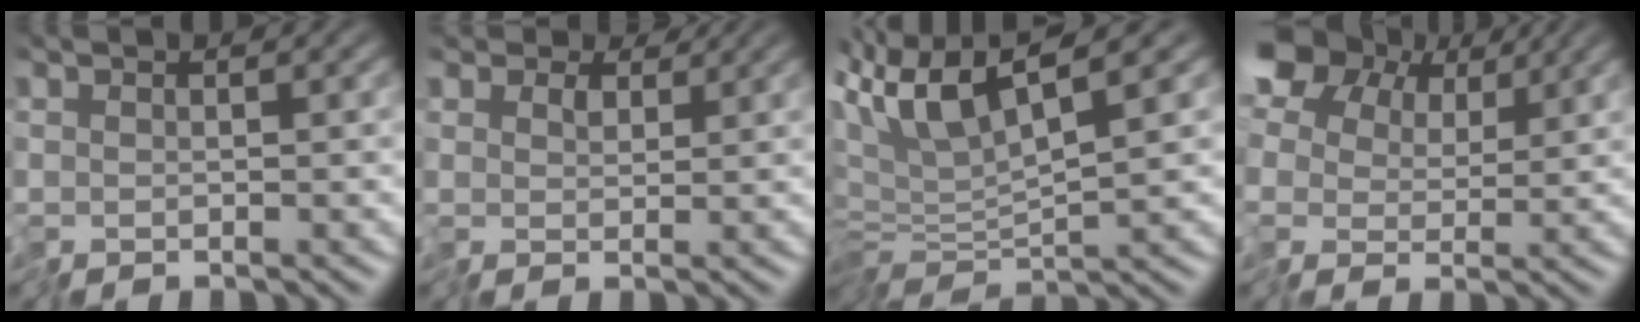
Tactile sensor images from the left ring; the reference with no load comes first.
{"total": 2.5, "force": [1.7, 1.6, 0.8], "torque": [-0.026, 0.003, 0.022]}
{"total": 5.9, "force": [1.8, 1.5, 5.4], "torque": [-0.113, 0.009, 0.029]}
{"total": 9.2, "force": [4.7, 5.9, 5.3], "torque": [-0.118, 0.024, 0.077]}